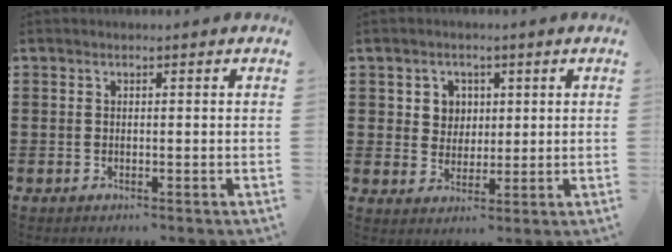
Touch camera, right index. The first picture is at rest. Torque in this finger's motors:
{"motor_torque": [0.03, 0.01, 0.08, 0.04]}